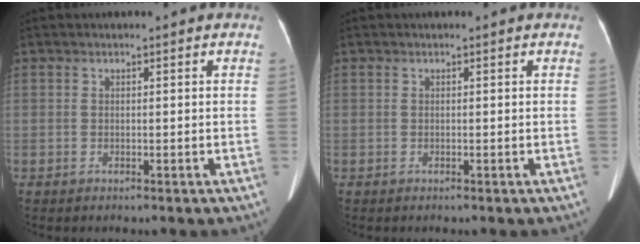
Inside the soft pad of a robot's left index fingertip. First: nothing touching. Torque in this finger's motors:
{"motor_torque": [0.04, 0.05, 0.01, 0.01]}